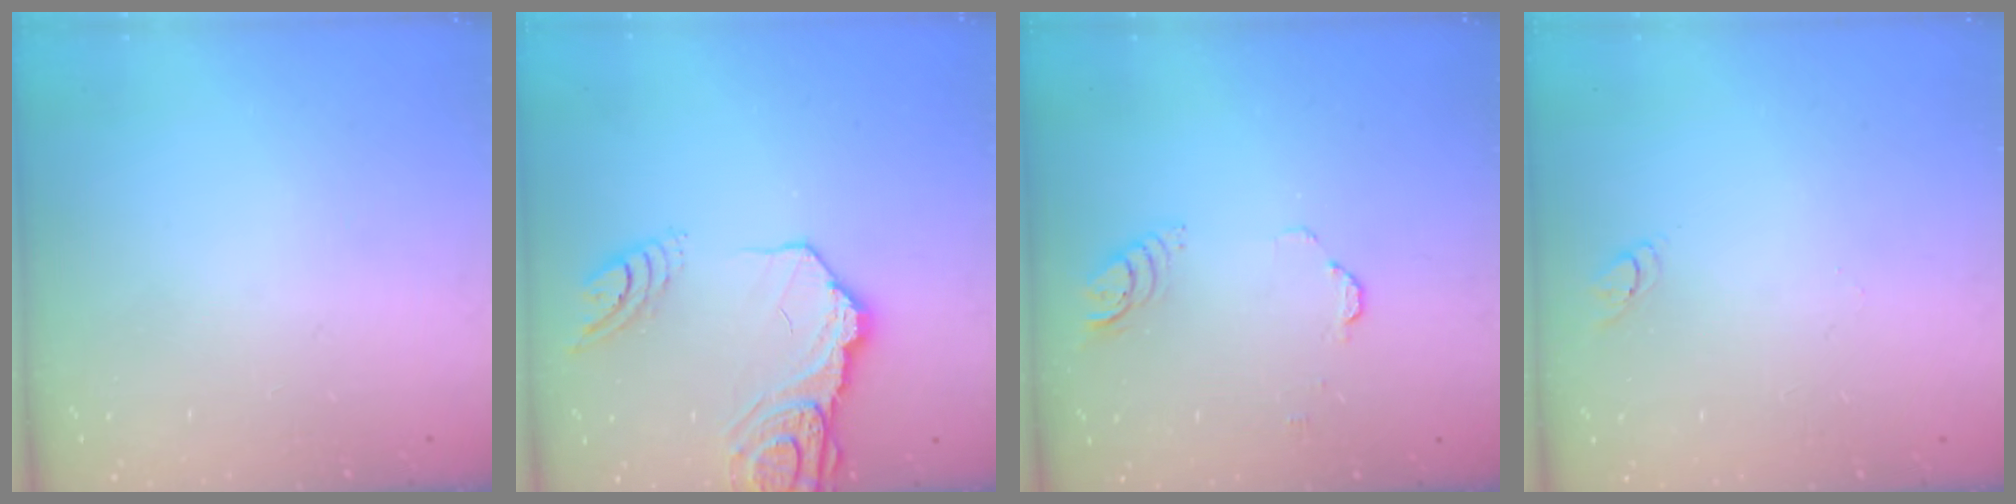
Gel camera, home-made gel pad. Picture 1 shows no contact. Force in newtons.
{"total": 14.8, "press": 14.8, "slide": 0.9}
{"total": 3.5, "press": 3.5, "slide": 0.2}
{"total": 2.9, "press": 2.8, "slide": 0.3}